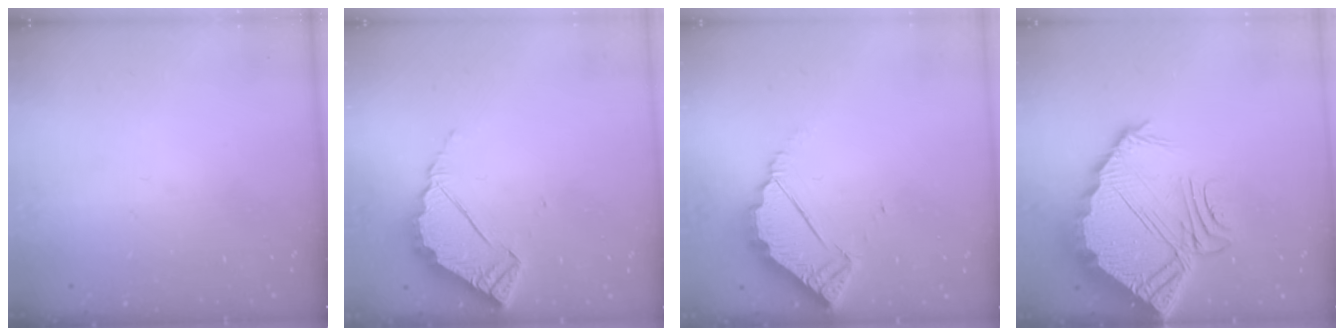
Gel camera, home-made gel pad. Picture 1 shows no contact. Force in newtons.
{"total": 4.9, "press": 4.9, "slide": 0.1}
{"total": 4.4, "press": 4.4, "slide": 0.3}
{"total": 9.4, "press": 9.4, "slide": 0.7}